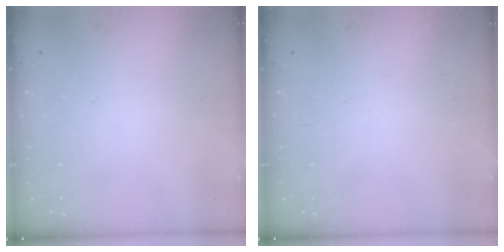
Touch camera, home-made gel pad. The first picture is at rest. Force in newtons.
{"total": 0.0}